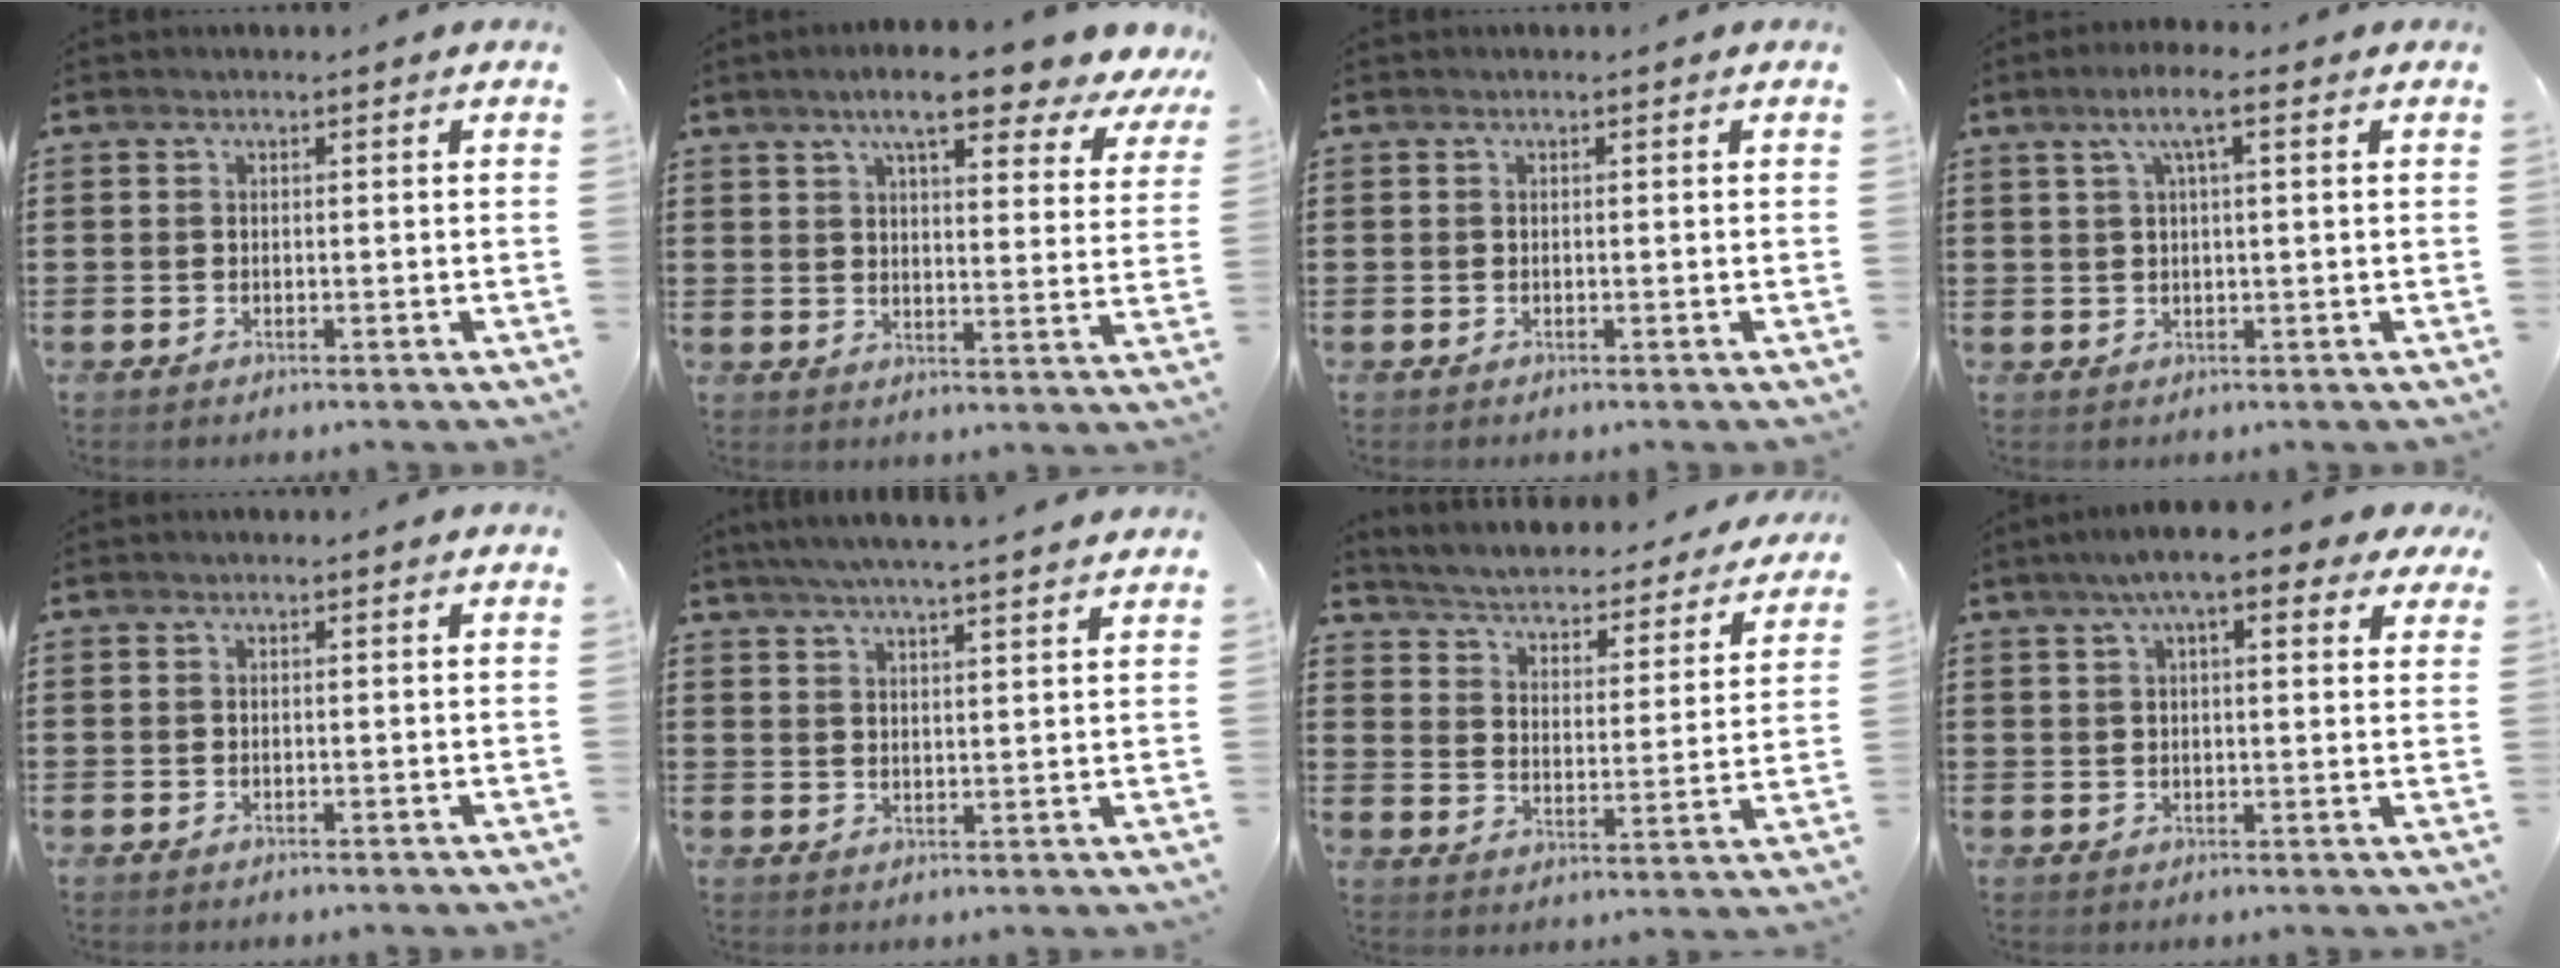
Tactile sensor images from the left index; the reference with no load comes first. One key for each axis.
{"total": 9.6, "fx": 7.6, "fy": 1.3, "fz": 5.7, "tx": -0.108, "ty": -0.025, "tz": 0.128}
{"total": 0.0}
{"total": 4.0, "fx": 1.6, "fy": 0.4, "fz": 3.7, "tx": -0.073, "ty": 0.005, "tz": 0.024}
{"total": 0.0}
{"total": 4.4, "fx": 4.1, "fy": -0.5, "fz": 1.7, "tx": -0.044, "ty": -0.017, "tz": 0.071}
{"total": 2.7, "fx": 2.6, "fy": 0.1, "fz": 0.7, "tx": -0.033, "ty": -0.029, "tz": 0.032}
{"total": 7.3, "fx": 4.6, "fy": 1.3, "fz": 5.5, "tx": -0.102, "ty": 0.000, "tz": 0.076}